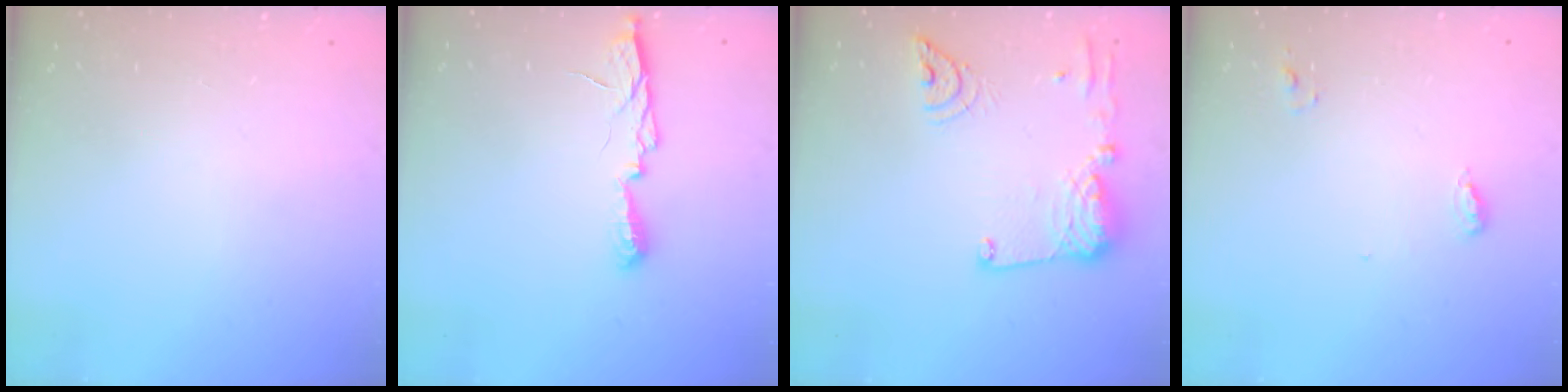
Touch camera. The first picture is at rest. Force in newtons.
{"total": 7.0, "press": 7.0, "slide": 0.7}
{"total": 15.6, "press": 15.5, "slide": 1.8}
{"total": 5.9, "press": 5.9, "slide": 0.3}